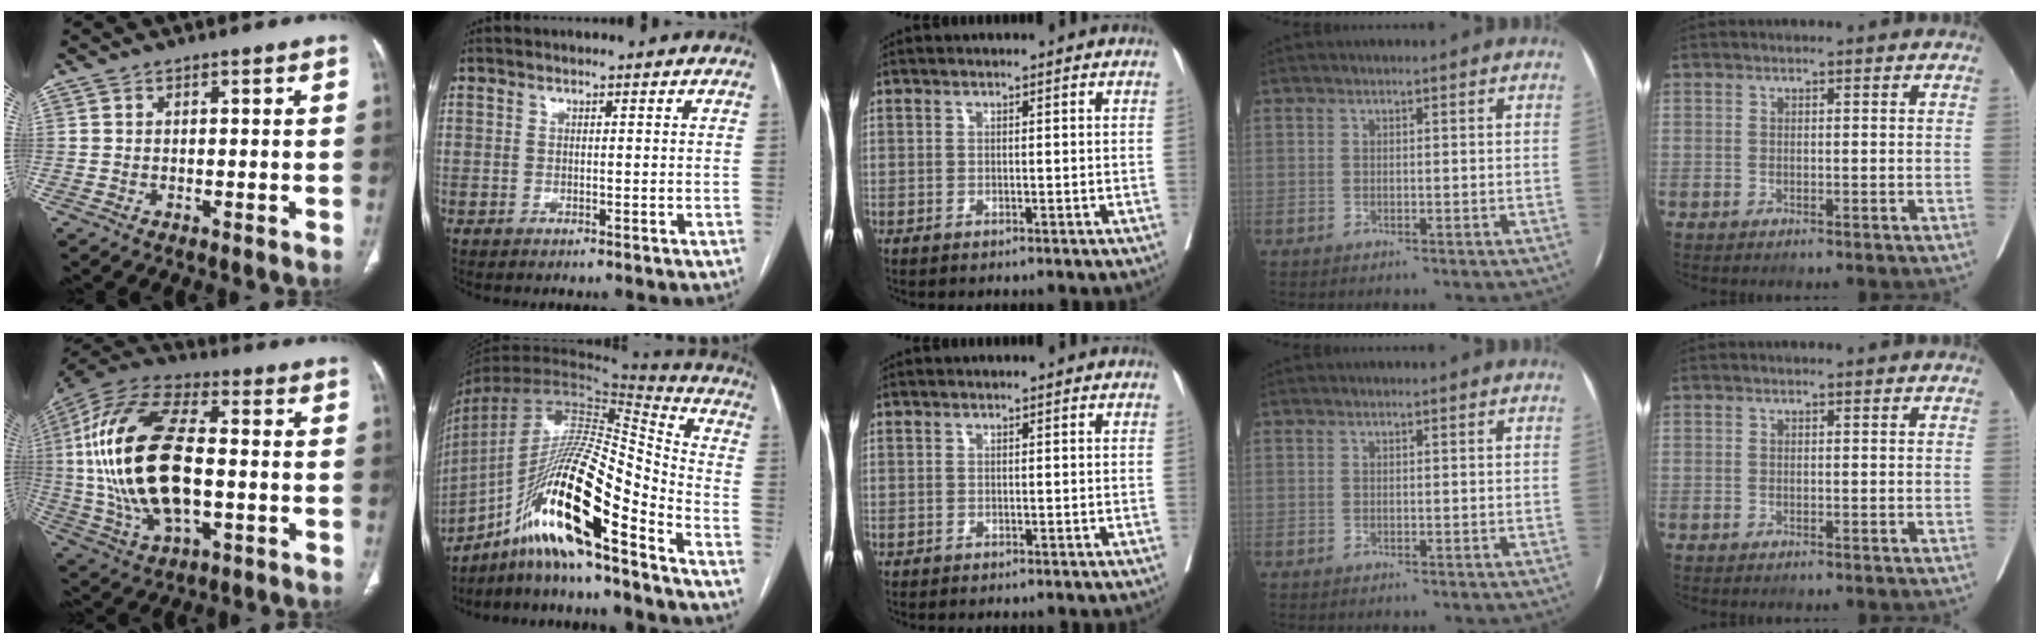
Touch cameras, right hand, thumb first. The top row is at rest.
{"thumb": {"total": 24.9, "force": [-0.4, 12.5, 21.6], "torque": [-0.444, 0.009, -0.006]}, "index": {"total": 20.2, "force": [-11.9, 2.0, 16.2], "torque": [-0.324, -0.003, -0.217]}}